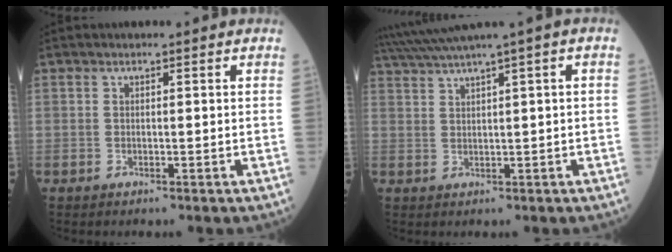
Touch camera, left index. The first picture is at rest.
{"total": 5.7, "force": [4.0, -1.4, 3.8], "torque": [-0.081, 0.020, 0.079]}